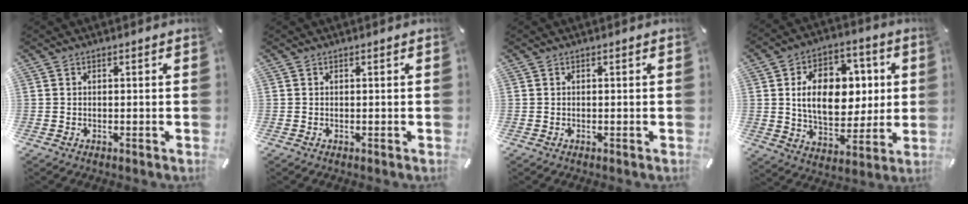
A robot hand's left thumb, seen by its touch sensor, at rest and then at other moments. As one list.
[{"total": 0.0}, {"total": 0.0}, {"total": 16.1, "force": [2.0, 11.5, 11.1], "torque": [-0.191, 0.009, 0.036]}]